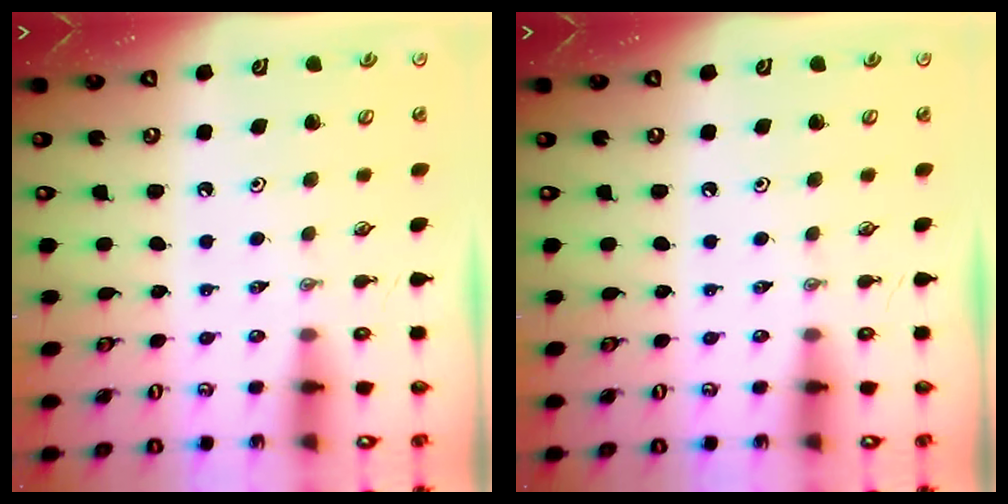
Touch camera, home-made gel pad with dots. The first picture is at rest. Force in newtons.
{"total": 0.0}